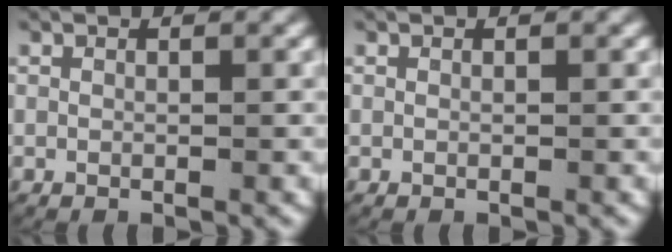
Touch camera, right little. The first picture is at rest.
{"total": 0.0}